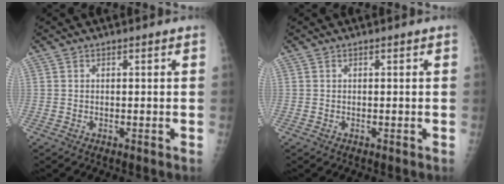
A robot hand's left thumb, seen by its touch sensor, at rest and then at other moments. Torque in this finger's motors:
{"motor_torque": [0.00, 0.00, -0.04, -0.05, 0.00]}